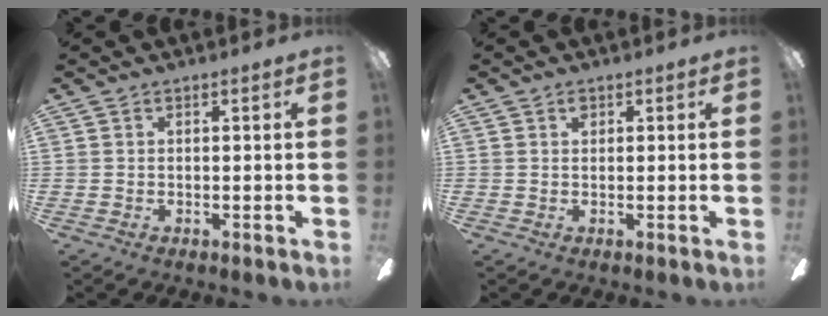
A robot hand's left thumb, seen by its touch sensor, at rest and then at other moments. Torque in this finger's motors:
{"motor_torque": [-0.03, 0.08, 0.23, -0.39, 0.00]}